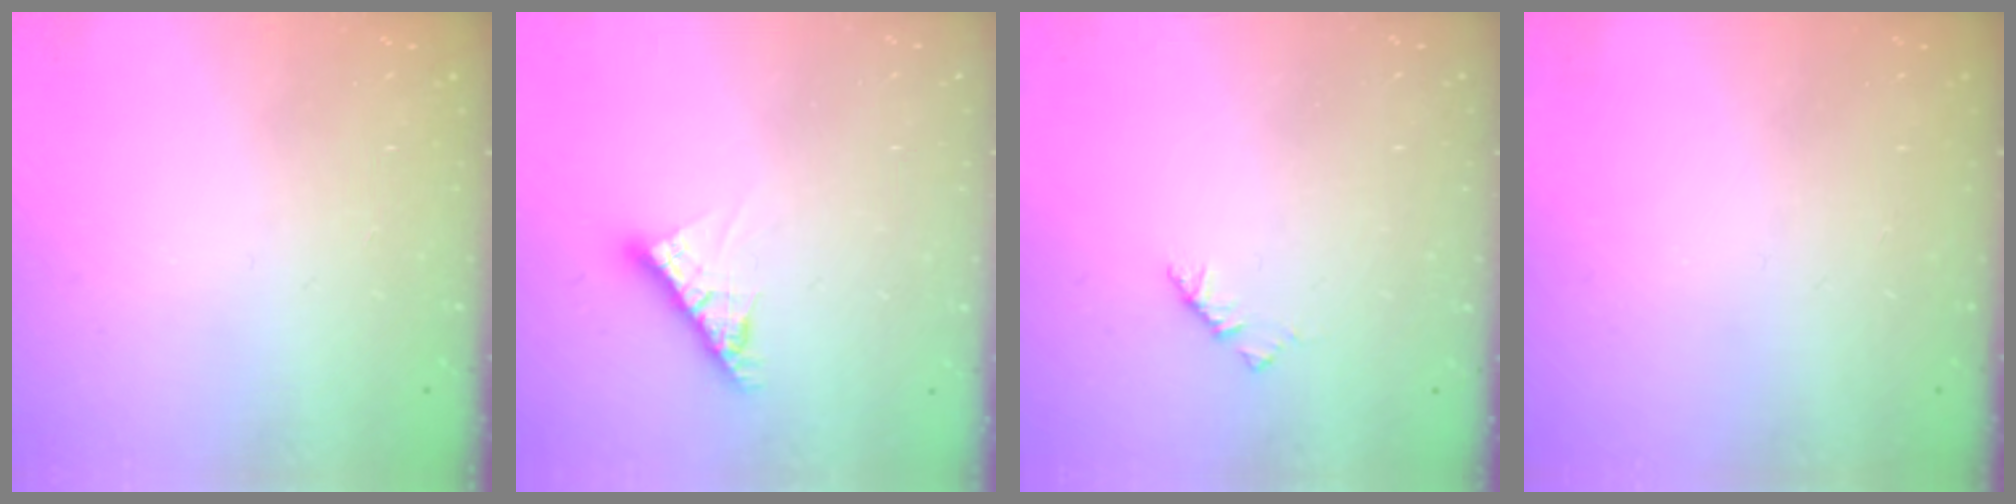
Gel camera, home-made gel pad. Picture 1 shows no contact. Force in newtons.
{"total": 7.8, "press": 7.7, "slide": 0.8}
{"total": 3.4, "press": 3.3, "slide": 0.7}
{"total": 0.0}